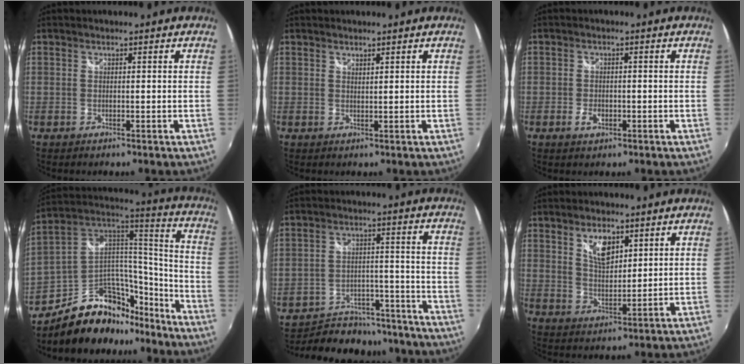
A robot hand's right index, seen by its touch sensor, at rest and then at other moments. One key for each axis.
{"total": 1.0, "fx": 0.9, "fy": 0.1, "fz": 0.3, "tx": -0.004, "ty": -0.001, "tz": 0.016}
{"total": 2.6, "fx": -1.1, "fy": 1.6, "fz": 1.6, "tx": -0.032, "ty": -0.002, "tz": -0.021}
{"total": 21.3, "fx": -14.5, "fy": 12.2, "fz": 9.6, "tx": -0.181, "ty": 0.070, "tz": -0.219}
{"total": 20.3, "fx": -18.0, "fy": 7.8, "fz": 5.5, "tx": -0.119, "ty": 0.032, "tz": -0.230}
{"total": 6.2, "fx": 3.4, "fy": 3.0, "fz": 4.2, "tx": -0.069, "ty": 0.001, "tz": 0.062}